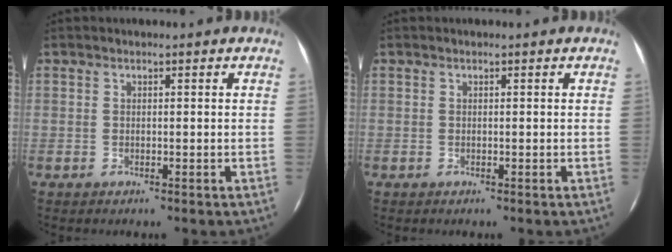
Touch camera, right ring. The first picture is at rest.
{"total": 0.0}